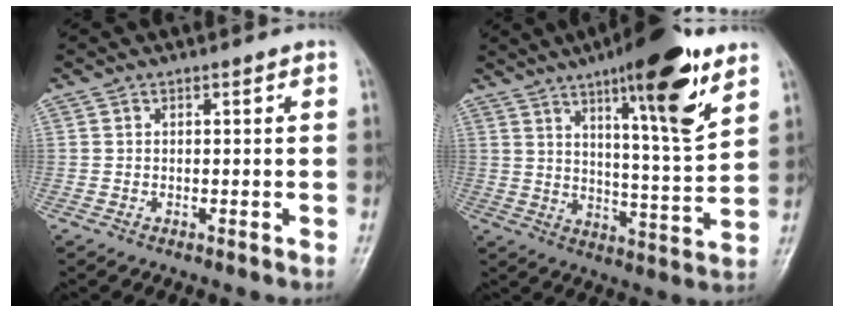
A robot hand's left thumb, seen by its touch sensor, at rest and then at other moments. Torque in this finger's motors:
{"motor_torque": [0.69, 0.54, 1.48, -1.30, 0.36]}